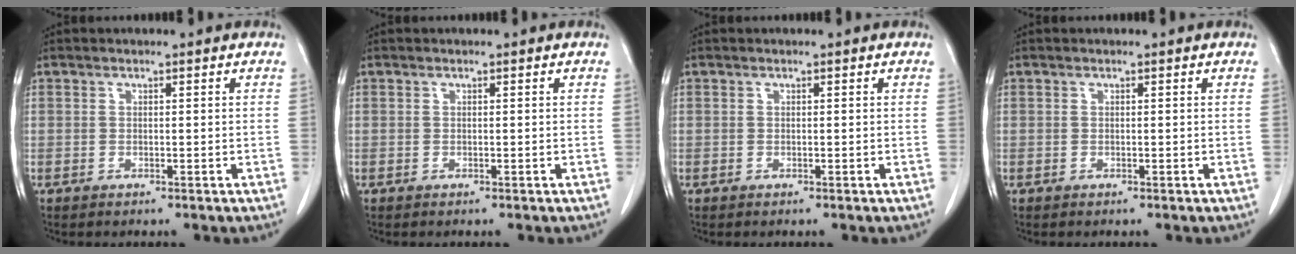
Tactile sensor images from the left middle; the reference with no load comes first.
{"total": 0.0}
{"total": 0.0}
{"total": 0.0}